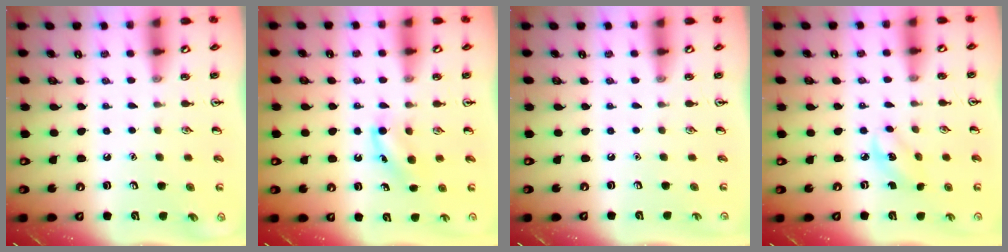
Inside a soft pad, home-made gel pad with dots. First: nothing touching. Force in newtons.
{"total": 5.1, "press": 4.8, "slide": 1.8}
{"total": 0.0}
{"total": 2.9, "press": 2.8, "slide": 0.7}